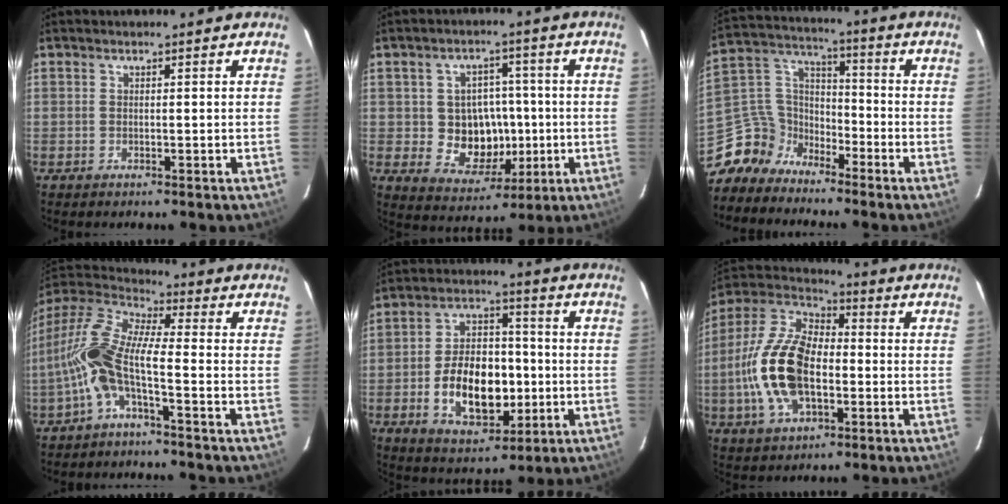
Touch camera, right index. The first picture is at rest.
{"total": 10.0, "force": [-1.0, 8.9, 4.6], "torque": [-0.095, 0.008, 0.003]}
{"total": 9.8, "force": [-8.1, 5.4, 0.5], "torque": [-0.041, 0.047, -0.174]}
{"total": 12.2, "force": [-3.5, 3.0, 11.3], "torque": [-0.233, 0.009, -0.076]}
{"total": 15.0, "force": [-3.3, 9.2, 11.4], "torque": [-0.219, 0.017, -0.037]}
{"total": 17.5, "force": [-3.1, 9.3, 14.5], "torque": [-0.309, 0.007, -0.060]}